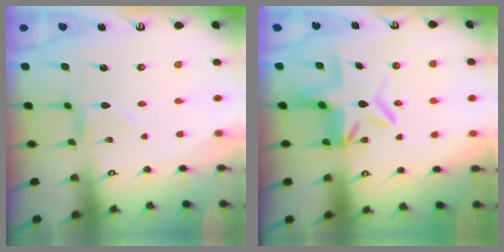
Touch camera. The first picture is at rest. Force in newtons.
{"total": 7.3, "press": 7.0, "slide": 2.1}